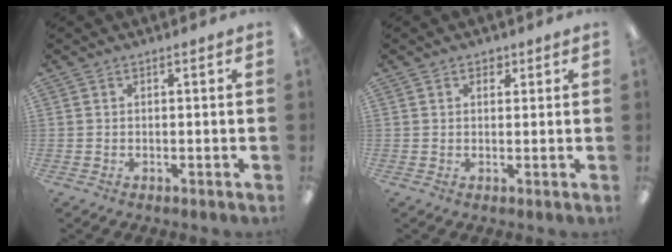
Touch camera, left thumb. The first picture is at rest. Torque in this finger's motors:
{"motor_torque": [-0.32, 0.00, -0.03, 0.04, -0.02]}